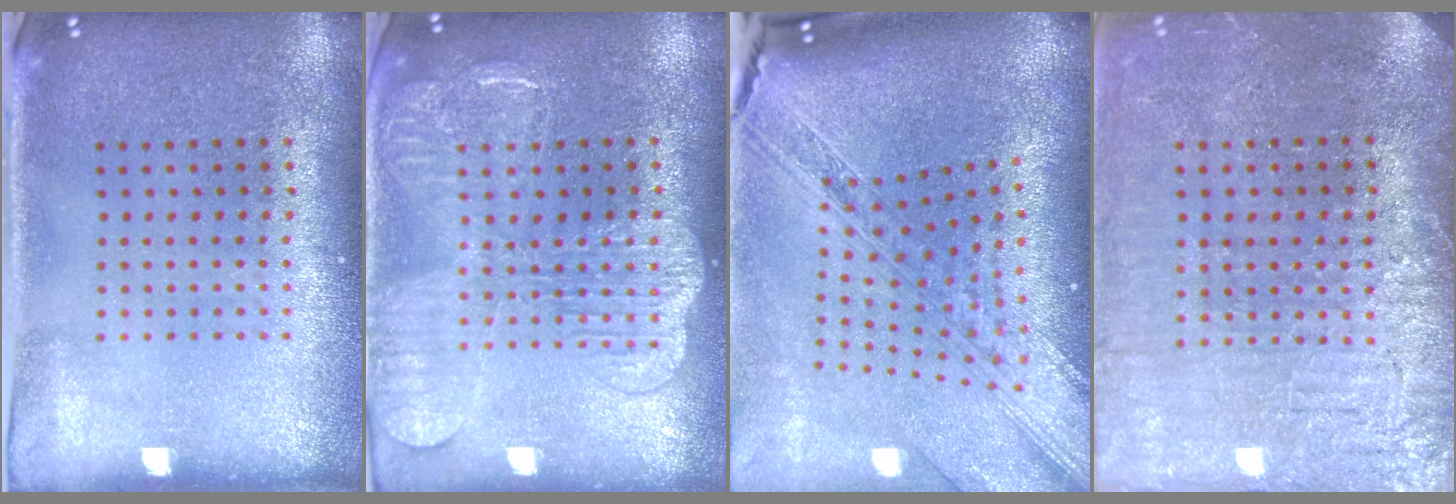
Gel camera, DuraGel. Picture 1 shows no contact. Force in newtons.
{"total": 2.8, "press": 2.8, "slide": 0.6}
{"total": 3.9, "press": 2.8, "slide": 2.6}
{"total": 3.8, "press": 3.5, "slide": 1.6}